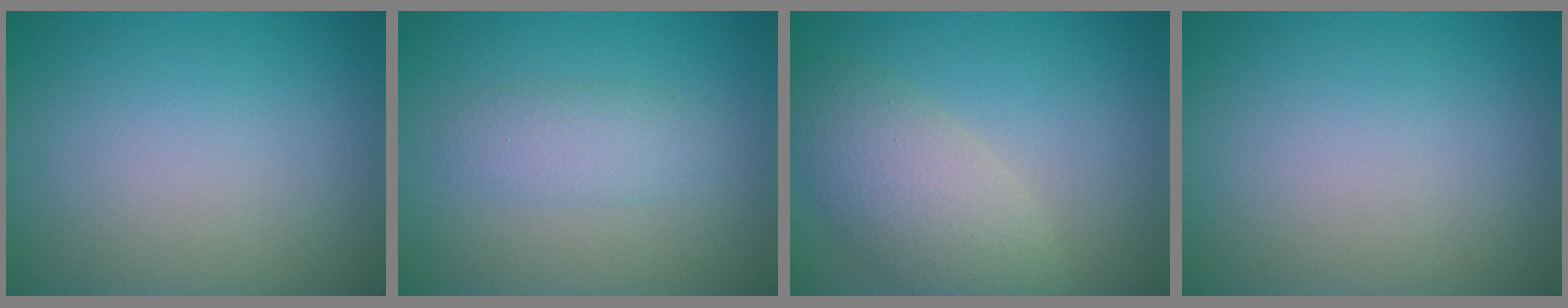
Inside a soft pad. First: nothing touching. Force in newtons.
{"total": 2.3, "press": 2.3, "slide": 0.1}
{"total": 5.5, "press": 5.5, "slide": 0.6}
{"total": 0.0}